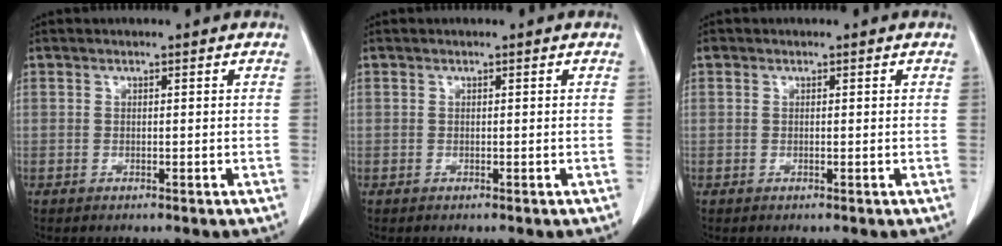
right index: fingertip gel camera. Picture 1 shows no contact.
{"total": 0.0}
{"total": 0.0}